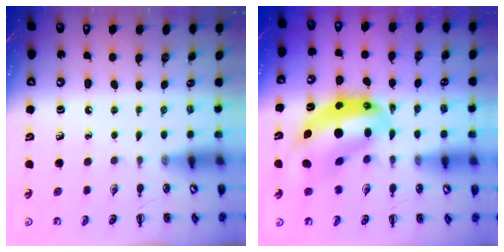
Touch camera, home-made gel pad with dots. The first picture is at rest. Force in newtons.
{"total": 13.6, "press": 13.1, "slide": 3.4}